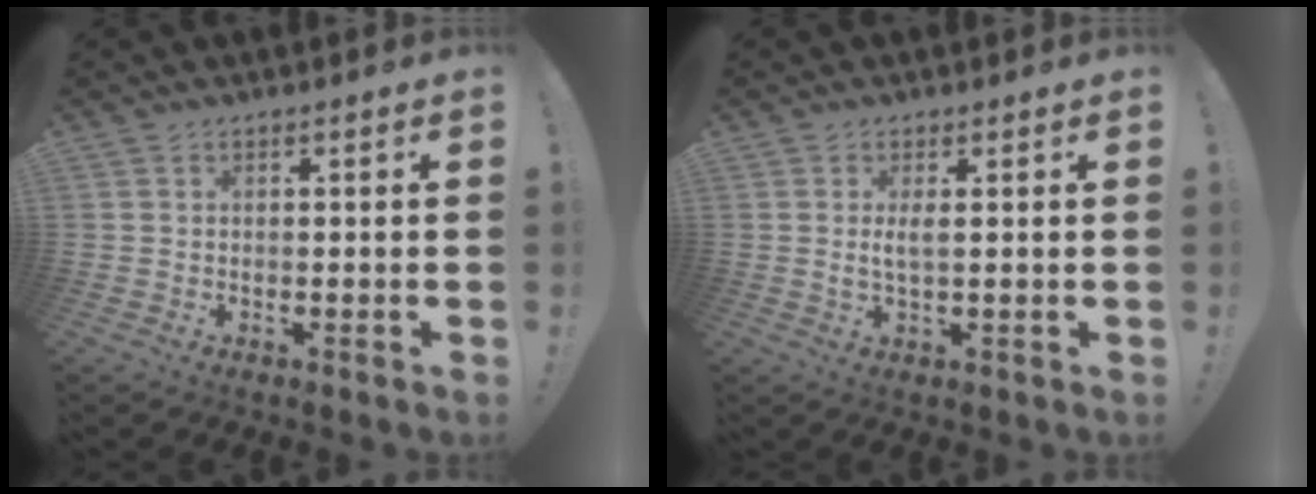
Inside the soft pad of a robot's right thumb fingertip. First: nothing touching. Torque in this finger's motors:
{"motor_torque": [0.07, 0.25, 0.54, 0.26, 0.00]}